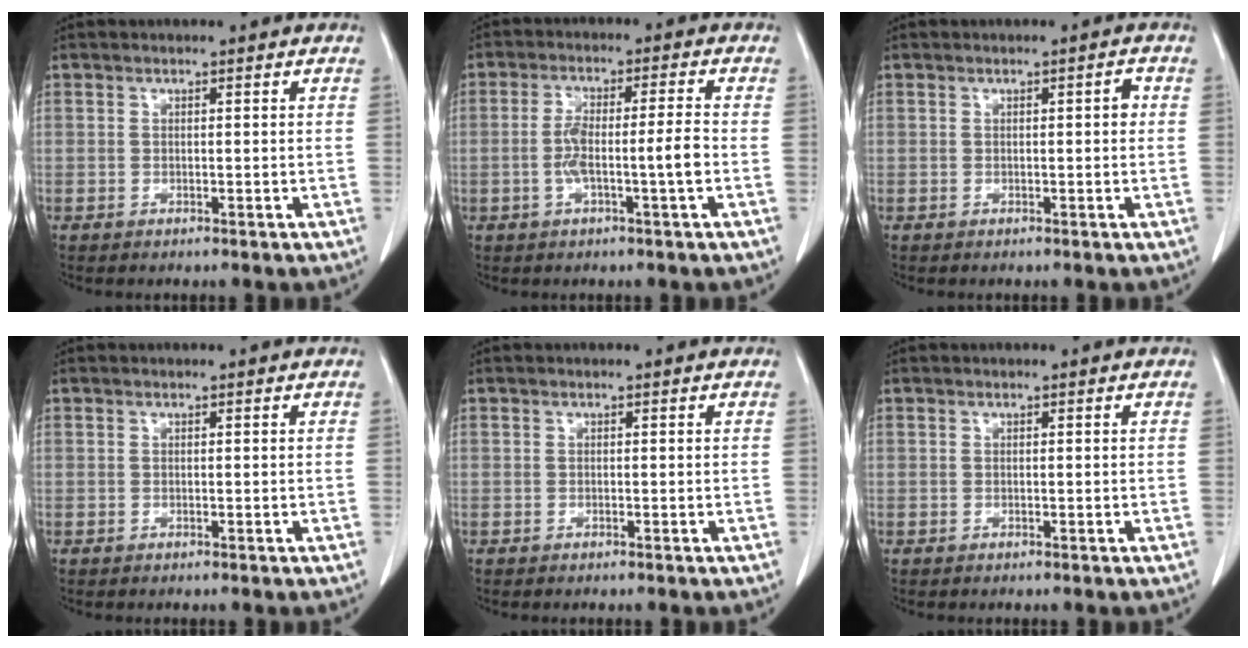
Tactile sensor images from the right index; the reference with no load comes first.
{"total": 6.3, "force": [-1.6, 0.1, 6.1], "torque": [-0.123, 0.012, -0.026]}
{"total": 1.2, "force": [0.1, 0.4, 1.2], "torque": [-0.014, 0.003, 0.002]}
{"total": 0.0}
{"total": 0.0}
{"total": 0.0}